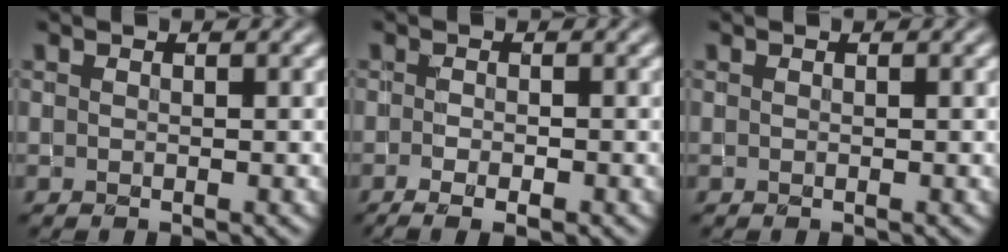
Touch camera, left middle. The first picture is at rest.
{"total": 2.4, "force": [-1.1, 0.8, 2.0], "torque": [-0.035, -0.009, -0.014]}
{"total": 0.0}